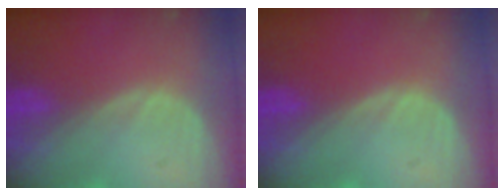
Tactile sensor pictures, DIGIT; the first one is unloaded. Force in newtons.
{"total": 0.0}